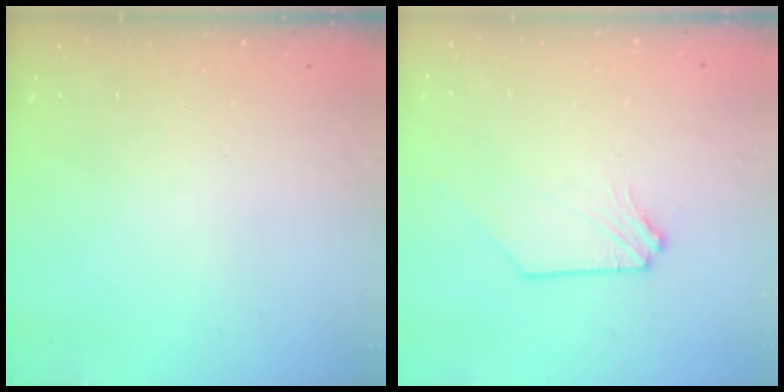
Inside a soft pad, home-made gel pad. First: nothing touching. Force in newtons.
{"total": 1.4, "press": 1.4, "slide": 0.2}